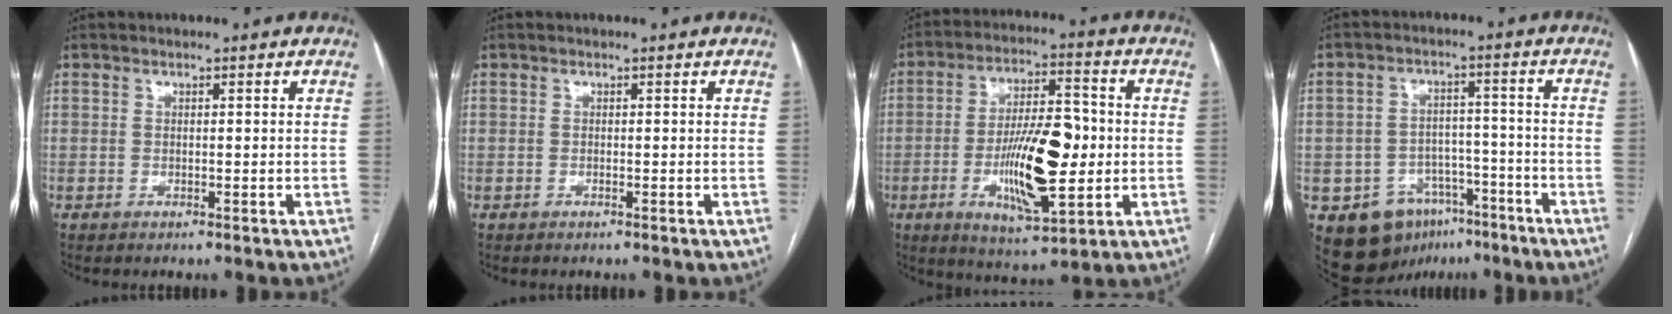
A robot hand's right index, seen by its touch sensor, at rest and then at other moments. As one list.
[{"total": 0.0}, {"total": 14.9, "force": [-2.2, 4.4, 14.1], "torque": [-0.250, 0.004, -0.030]}, {"total": 10.8, "force": [-6.2, 8.1, 3.5], "torque": [-0.049, 0.031, -0.084]}]